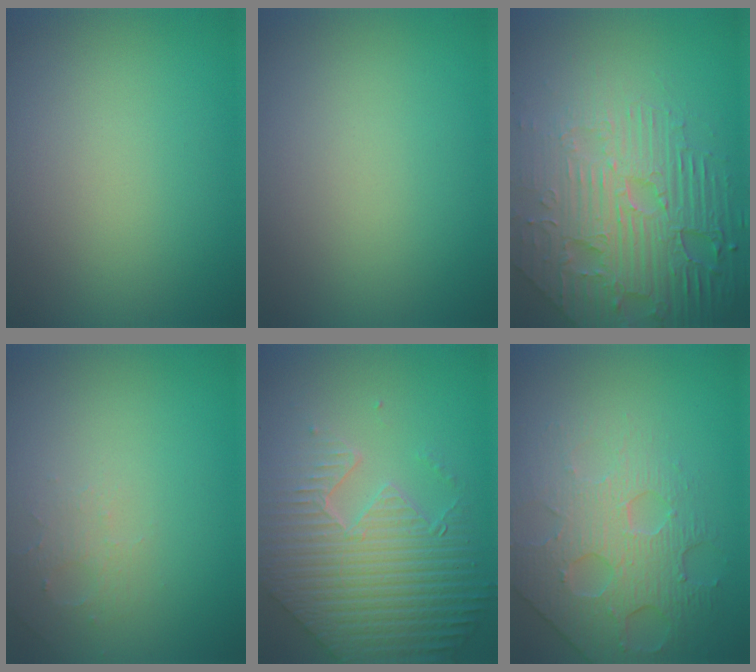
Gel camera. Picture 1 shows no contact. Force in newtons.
{"total": 0.0}
{"total": 8.7, "press": 6.1, "slide": 6.2}
{"total": 1.6, "press": 1.5, "slide": 0.4}
{"total": 8.9, "press": 6.3, "slide": 6.2}
{"total": 4.7, "press": 4.4, "slide": 1.6}